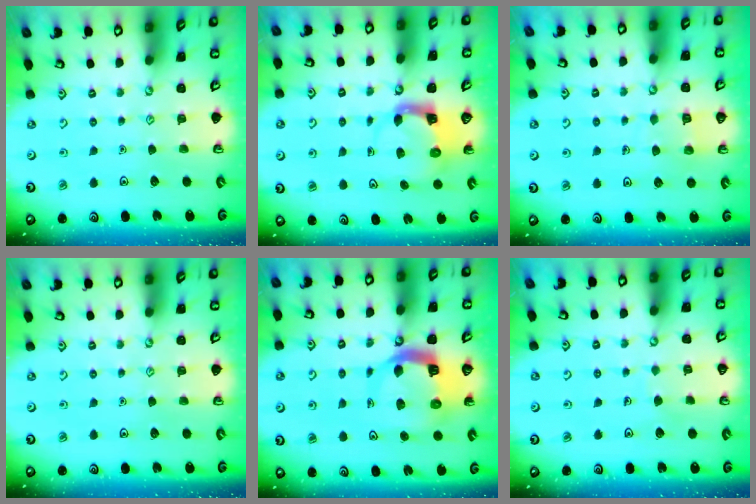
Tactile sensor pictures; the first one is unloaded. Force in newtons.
{"total": 3.8, "press": 3.8, "slide": 0.4}
{"total": 5.7, "press": 5.6, "slide": 0.4}
{"total": 0.0}
{"total": 9.0, "press": 8.9, "slide": 1.2}
{"total": 3.2, "press": 3.2, "slide": 0.2}